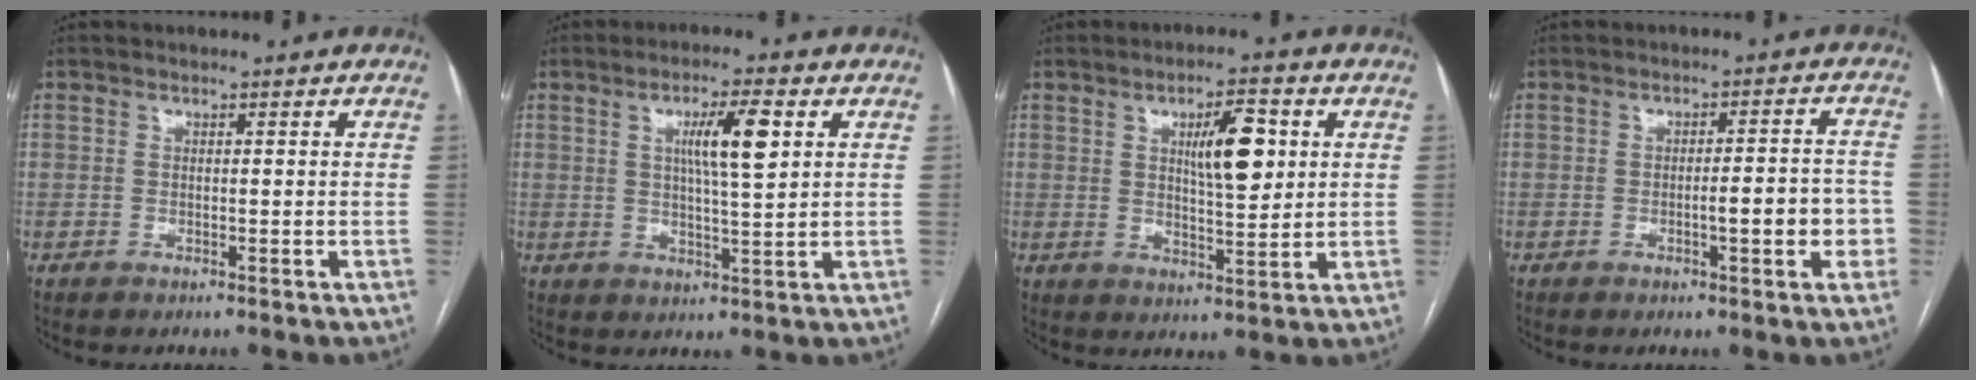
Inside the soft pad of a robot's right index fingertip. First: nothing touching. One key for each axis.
{"total": 7.3, "fx": 2.3, "fy": 0.6, "fz": 6.9, "tx": -0.119, "ty": 0.005, "tz": 0.039}
{"total": 8.3, "fx": 2.4, "fy": 2.2, "fz": 7.6, "tx": -0.122, "ty": 0.007, "tz": 0.042}
{"total": 5.9, "fx": -1.6, "fy": 1.4, "fz": 5.5, "tx": -0.072, "ty": 0.016, "tz": -0.016}